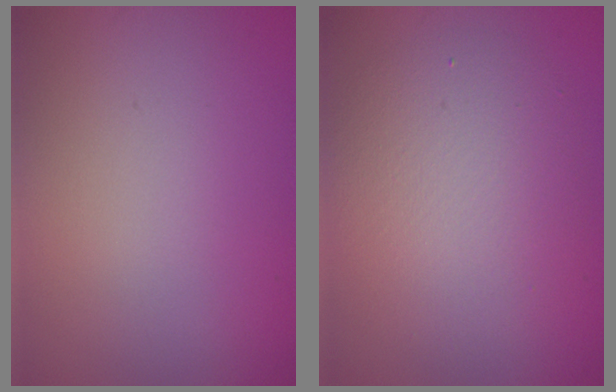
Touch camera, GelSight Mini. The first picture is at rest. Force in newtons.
{"total": 5.7, "press": 5.7, "slide": 0.6}